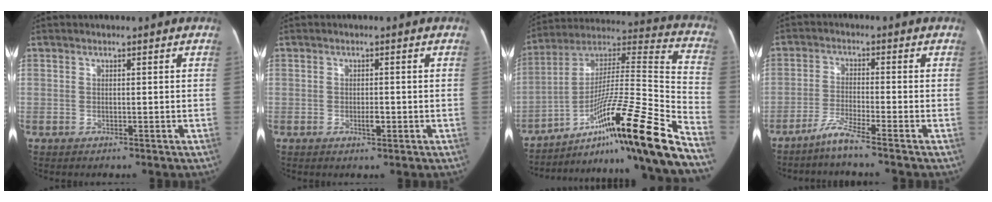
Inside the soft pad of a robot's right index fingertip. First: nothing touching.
{"total": 2.1, "force": [-0.6, 0.8, 1.8], "torque": [-0.030, 0.001, -0.007]}
{"total": 27.8, "force": [-17.8, -0.3, 21.4], "torque": [-0.292, 0.011, -0.301]}
{"total": 4.1, "force": [-3.5, -0.7, 1.9], "torque": [-0.045, -0.016, -0.077]}